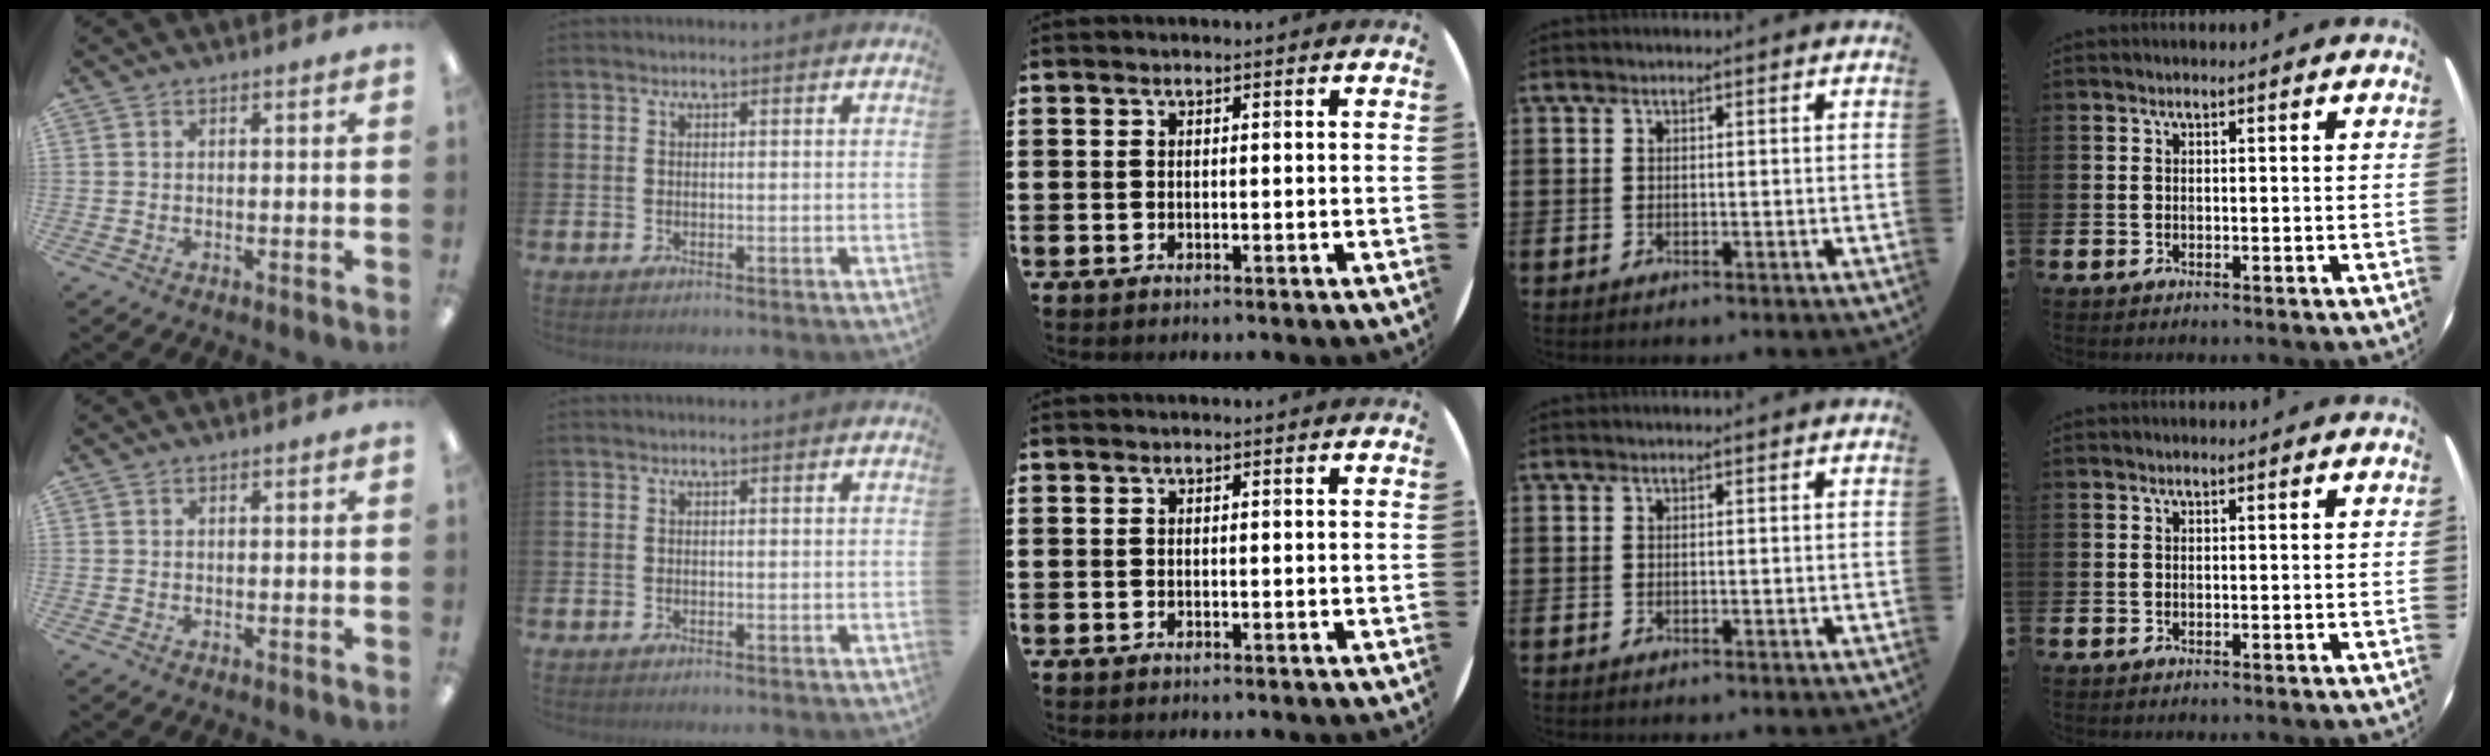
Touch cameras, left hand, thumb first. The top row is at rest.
{}